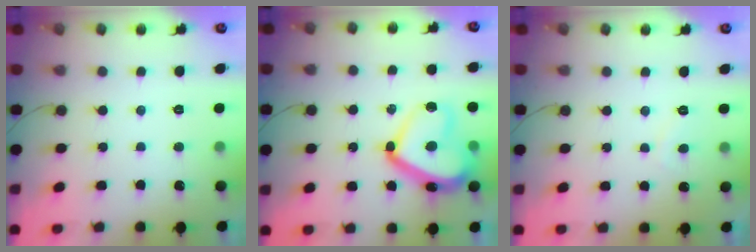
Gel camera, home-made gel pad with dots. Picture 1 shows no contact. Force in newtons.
{"total": 18.2, "press": 18.1, "slide": 1.5}
{"total": 1.3, "press": 1.1, "slide": 0.7}